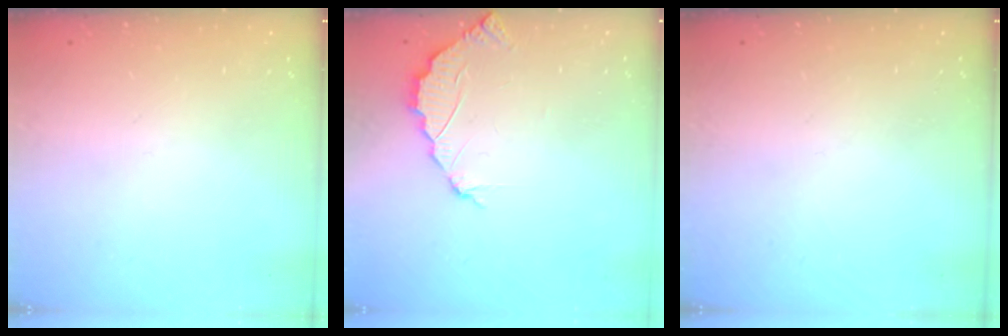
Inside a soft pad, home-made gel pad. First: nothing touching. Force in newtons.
{"total": 3.7, "press": 3.7, "slide": 0.3}
{"total": 0.0}